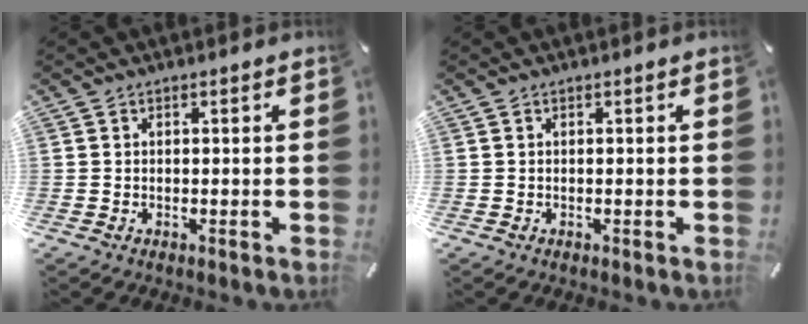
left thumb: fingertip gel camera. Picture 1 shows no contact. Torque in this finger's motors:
{"motor_torque": [0.00, 0.00, 0.00, 0.00, 0.00]}